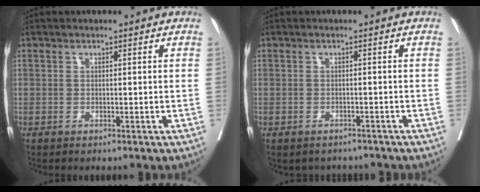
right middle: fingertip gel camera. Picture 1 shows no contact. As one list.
[{"total": 3.0, "force": [-2.6, 1.4, -0.1], "torque": [0.003, 0.007, -0.035]}]